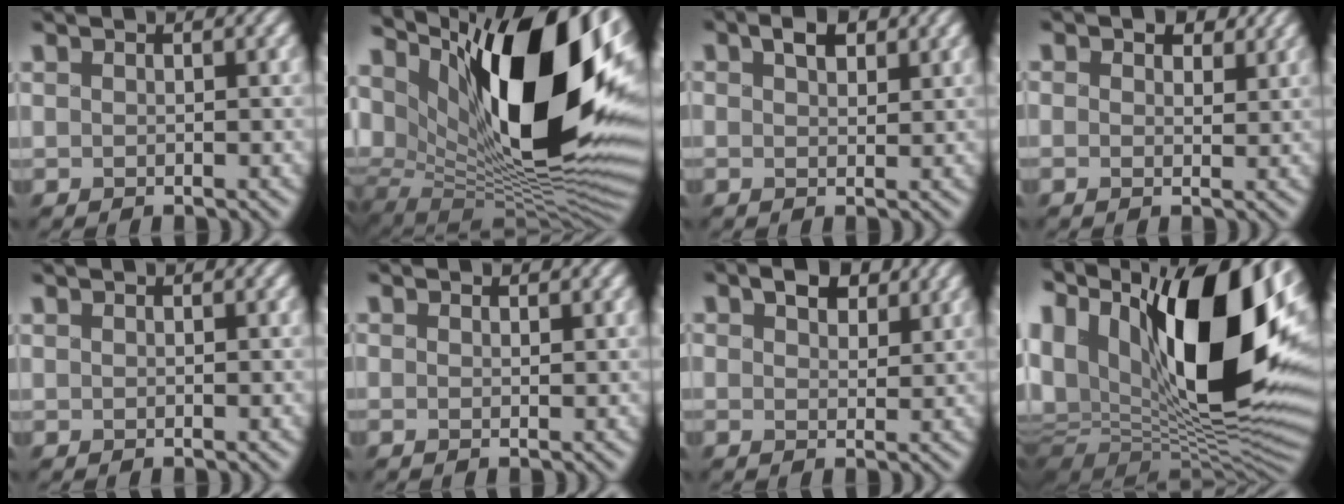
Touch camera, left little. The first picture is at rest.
{"total": 19.4, "force": [5.2, 9.1, 16.3], "torque": [-0.258, 0.005, 0.090]}
{"total": 2.4, "force": [1.1, 1.4, 1.7], "torque": [-0.033, -0.001, 0.013]}
{"total": 3.3, "force": [1.9, 2.2, 1.6], "torque": [-0.033, -0.010, 0.024]}
{"total": 0.0}
{"total": 0.0}
{"total": 3.3, "force": [1.7, 2.0, 1.9], "torque": [-0.034, -0.002, 0.017]}
{"total": 22.0, "force": [4.6, 12.4, 17.6], "torque": [-0.332, 0.027, 0.077]}